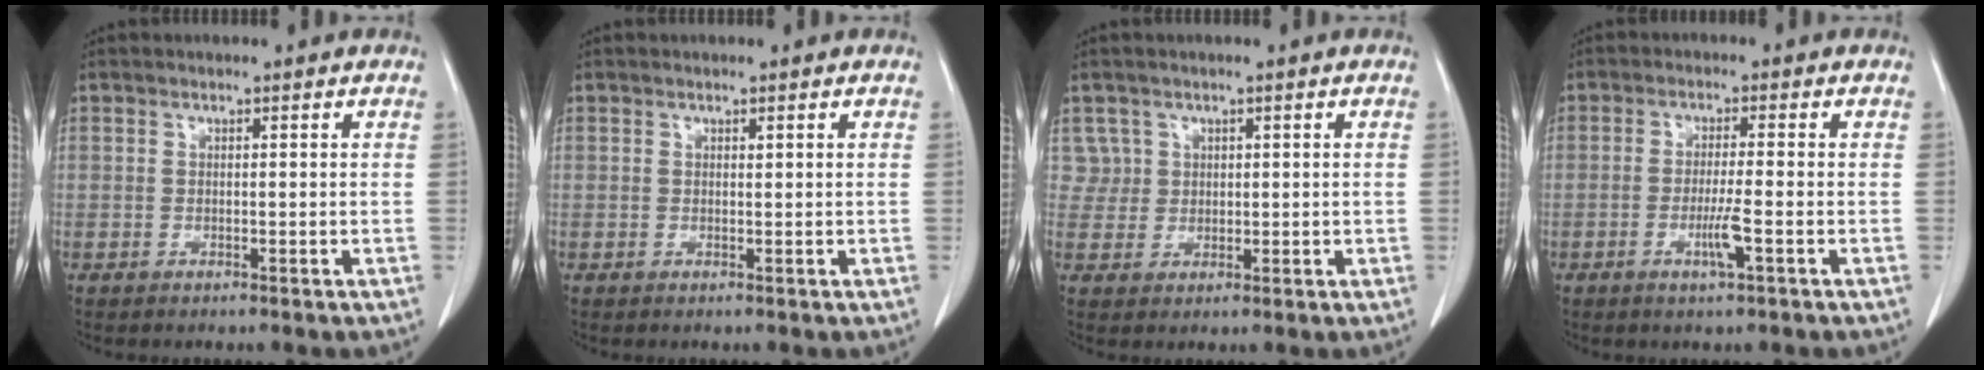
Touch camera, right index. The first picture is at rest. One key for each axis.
{"total": 0.0}
{"total": 3.1, "fx": 1.3, "fy": 2.8, "fz": -0.4, "tx": 0.025, "ty": 0.009, "tz": 0.021}
{"total": 4.0, "fx": -1.5, "fy": -0.2, "fz": 3.7, "tx": -0.071, "ty": -0.006, "tz": -0.028}